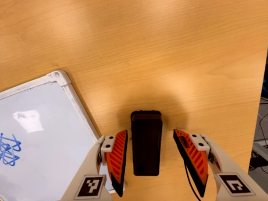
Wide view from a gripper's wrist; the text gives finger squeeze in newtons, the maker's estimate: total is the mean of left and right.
{"total": 0.0}